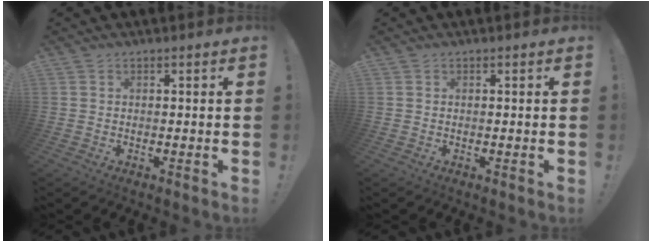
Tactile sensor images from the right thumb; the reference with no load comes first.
{"total": 0.0}